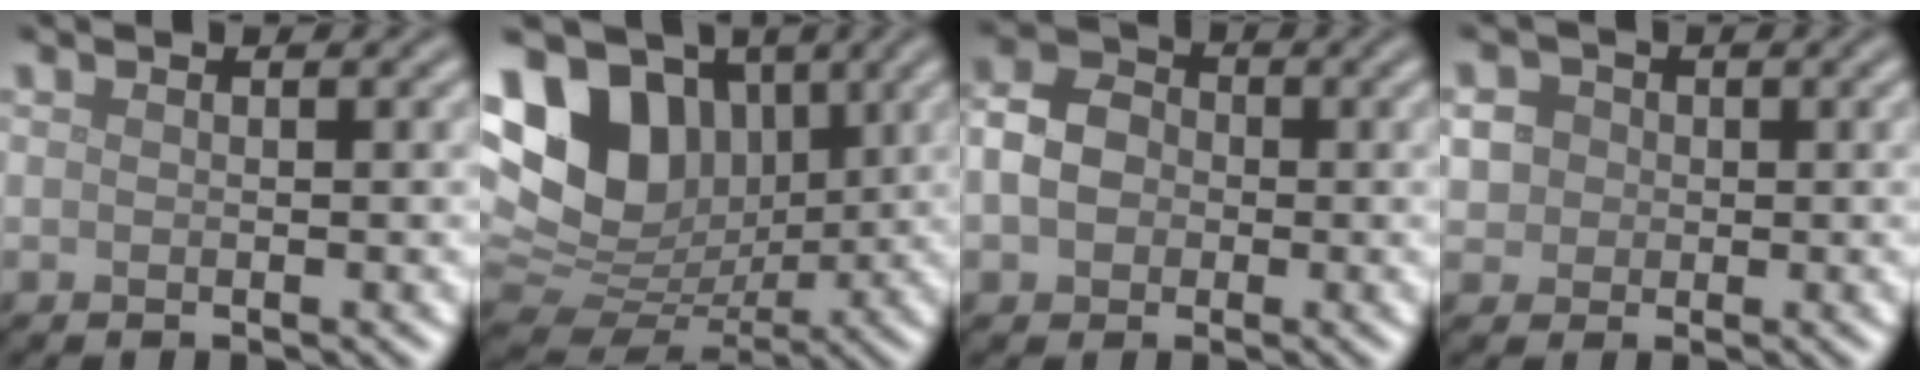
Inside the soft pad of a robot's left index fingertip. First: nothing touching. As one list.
[{"total": 11.9, "force": [4.1, 8.7, 7.0], "torque": [-0.139, 0.020, 0.068]}, {"total": 4.1, "force": [-0.6, 3.3, 2.2], "torque": [-0.041, 0.005, -0.016]}, {"total": 4.9, "force": [0.9, 4.4, 1.8], "torque": [-0.034, 0.029, 0.001]}]